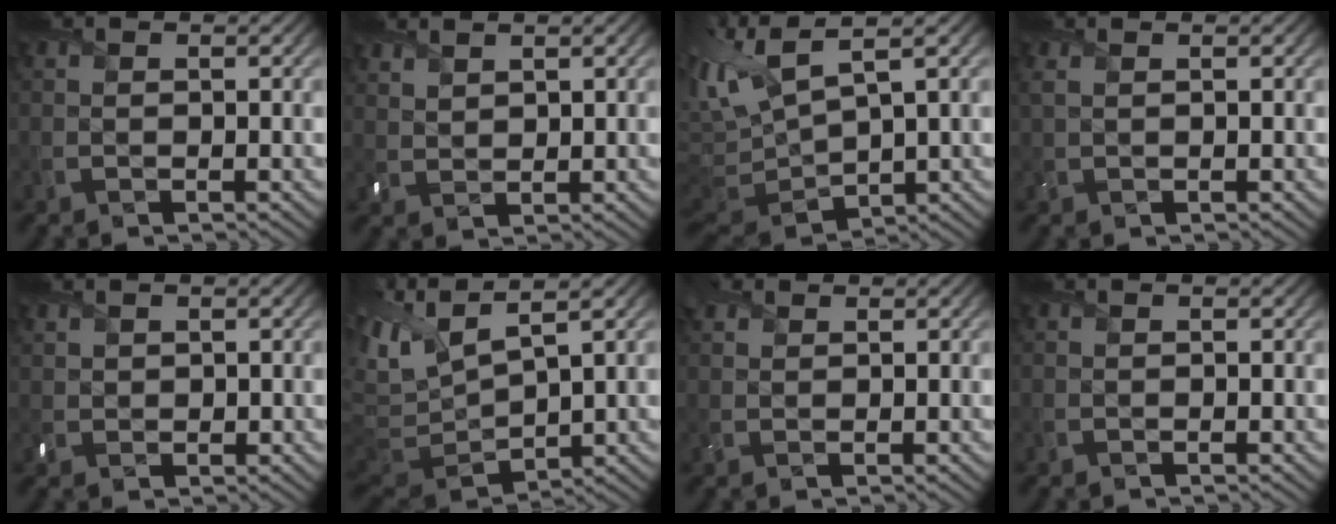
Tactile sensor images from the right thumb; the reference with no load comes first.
{"total": 2.5, "force": [2.0, 0.9, 1.0], "torque": [-0.030, 0.003, 0.050]}
{"total": 10.8, "force": [4.1, 4.1, 9.2], "torque": [-0.254, 0.002, 0.080]}
{"total": 1.2, "force": [0.7, 0.5, 0.8], "torque": [-0.027, 0.002, 0.017]}
{"total": 1.5, "force": [0.9, 1.1, 0.5], "torque": [-0.015, -0.001, 0.022]}
{"total": 9.0, "force": [4.1, 3.3, 7.3], "torque": [-0.197, 0.003, 0.082]}
{"total": 1.6, "force": [1.2, 0.9, 0.5], "torque": [-0.016, 0.008, 0.028]}
{"total": 0.0}